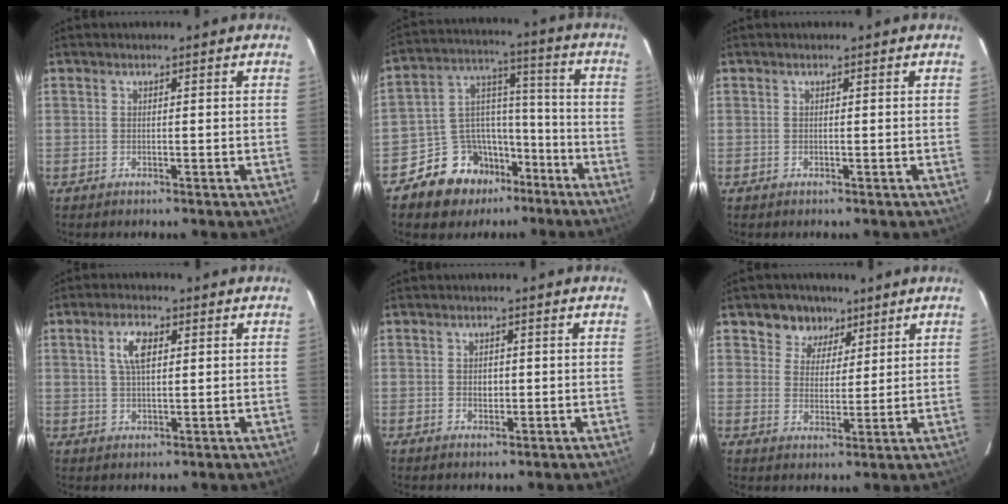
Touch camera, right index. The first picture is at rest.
{"total": 13.5, "force": [-9.3, 9.2, 3.3], "torque": [-0.077, 0.065, -0.145]}
{"total": 0.0}
{"total": 5.0, "force": [1.7, 2.2, 4.1], "torque": [-0.078, 0.008, 0.032]}
{"total": 1.5, "force": [0.1, 1.2, 0.9], "torque": [-0.014, 0.003, 0.001]}
{"total": 6.6, "force": [4.2, 4.9, 1.3], "torque": [-0.019, 0.010, 0.068]}